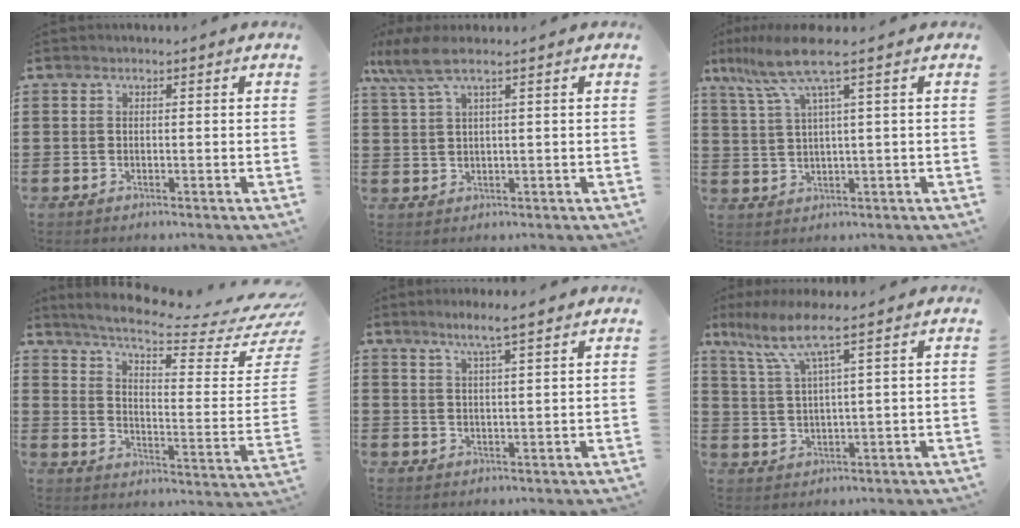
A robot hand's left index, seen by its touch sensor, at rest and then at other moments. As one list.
[{"total": 4.5, "force": [2.4, 0.5, 3.8], "torque": [-0.095, -0.003, 0.037]}, {"total": 7.8, "force": [3.9, 0.2, 6.8], "torque": [-0.156, -0.016, 0.064]}, {"total": 6.7, "force": [5.5, 0.2, 3.9], "torque": [-0.091, -0.053, 0.091]}, {"total": 4.4, "force": [3.3, -0.2, 2.8], "torque": [-0.063, -0.002, 0.058]}, {"total": 6.8, "force": [4.0, 0.2, 5.4], "torque": [-0.127, -0.013, 0.065]}]